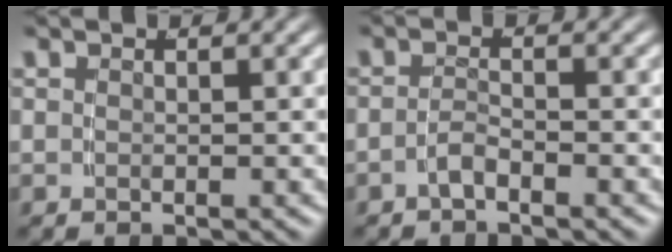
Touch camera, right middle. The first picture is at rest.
{"total": 1.8, "force": [-1.6, -0.2, 0.6], "torque": [-0.014, -0.003, -0.030]}